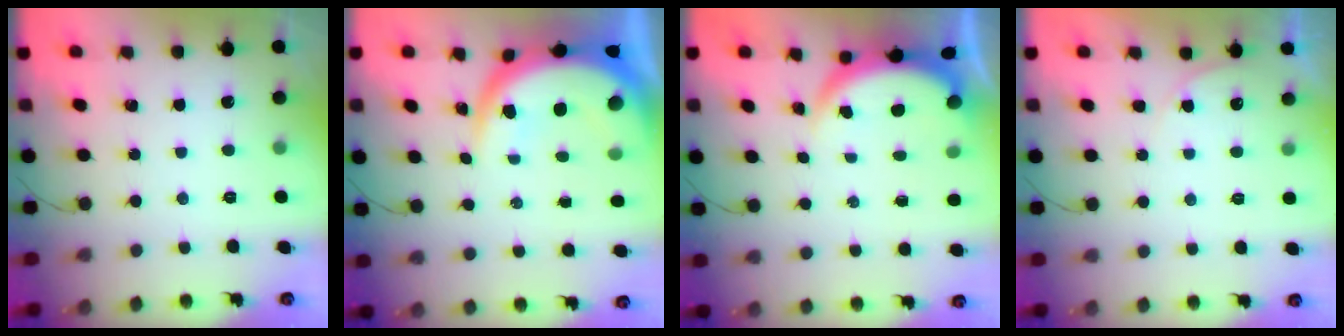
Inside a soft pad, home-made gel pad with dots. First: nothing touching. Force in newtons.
{"total": 12.1, "press": 12.0, "slide": 1.2}
{"total": 3.9, "press": 3.9, "slide": 0.1}
{"total": 3.8, "press": 3.8, "slide": 0.3}